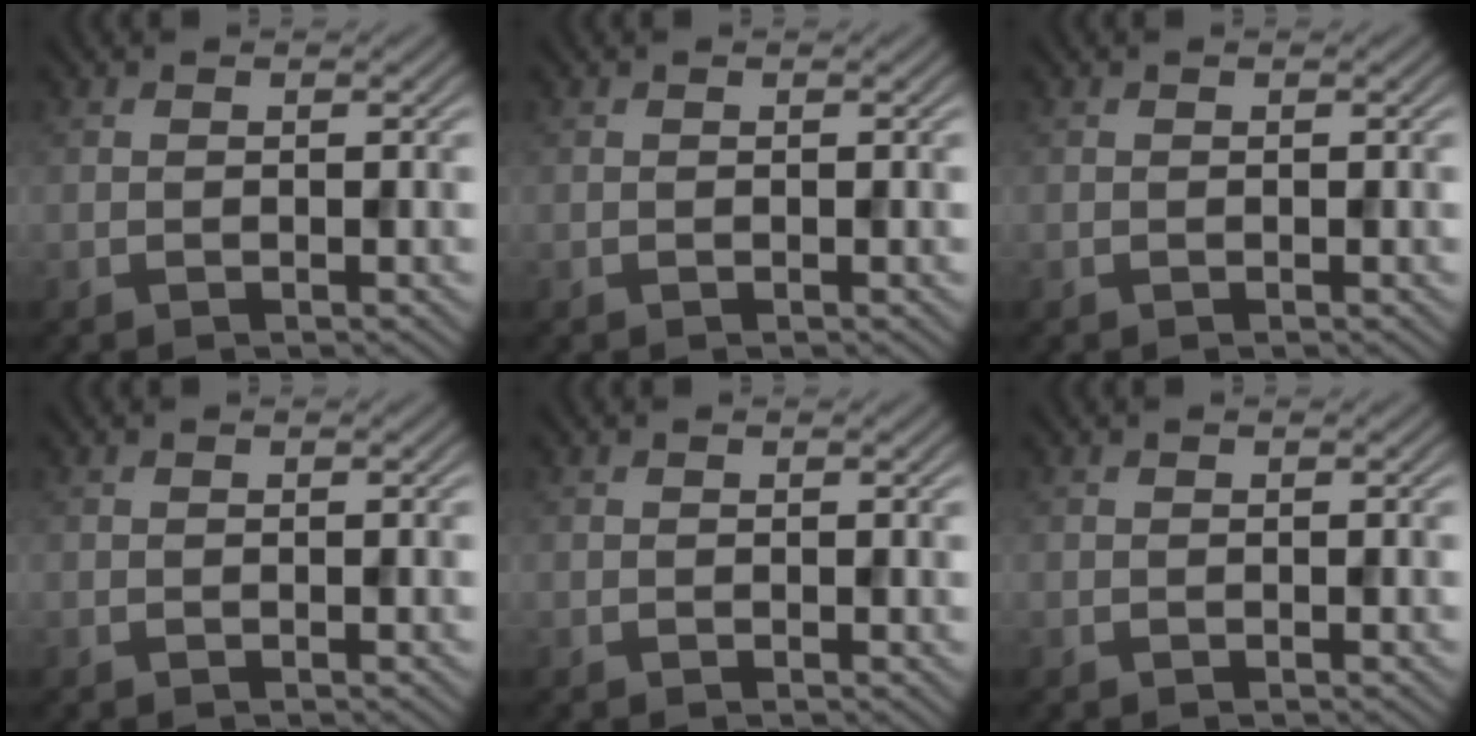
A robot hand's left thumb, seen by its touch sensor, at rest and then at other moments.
{"total": 0.0}
{"total": 0.0}
{"total": 0.0}
{"total": 0.0}
{"total": 0.0}